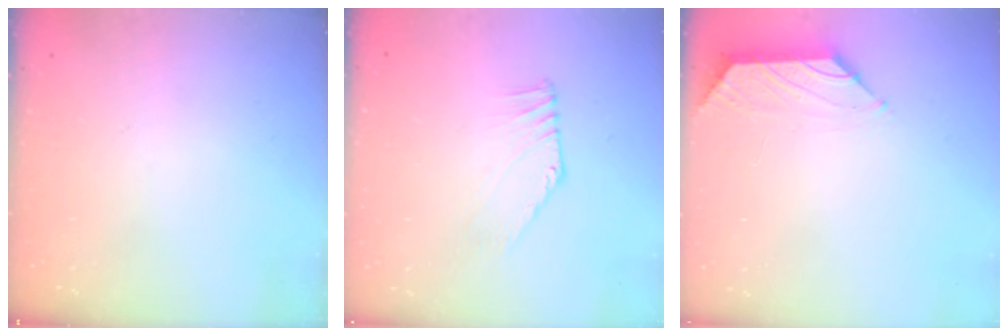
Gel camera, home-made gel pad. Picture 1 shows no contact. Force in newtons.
{"total": 2.5, "press": 2.5, "slide": 0.1}
{"total": 0.6, "press": 0.4, "slide": 0.4}